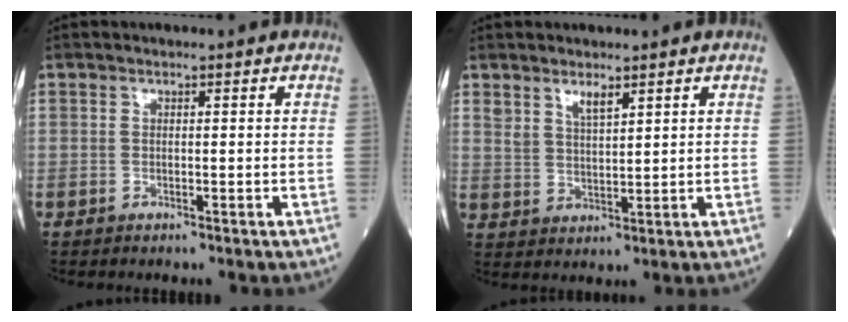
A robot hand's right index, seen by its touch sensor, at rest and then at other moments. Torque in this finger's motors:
{"motor_torque": [-0.01, 0.04, 0.03, 0.04]}